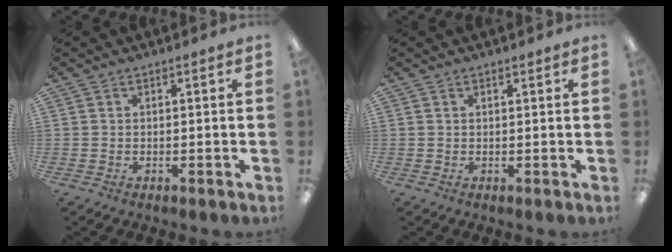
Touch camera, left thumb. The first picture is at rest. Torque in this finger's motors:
{"motor_torque": [0.01, 0.07, -0.31, 0.15, 0.04]}